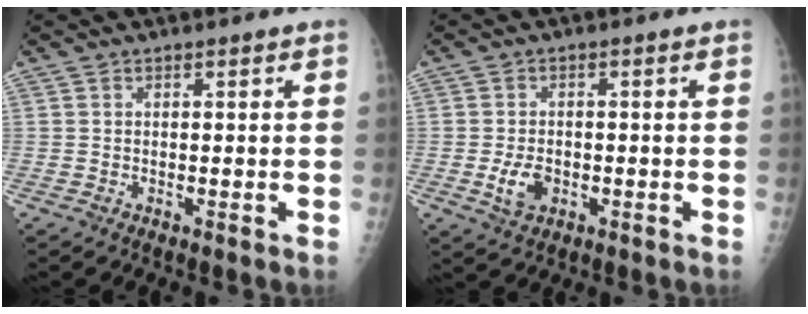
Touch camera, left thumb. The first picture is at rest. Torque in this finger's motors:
{"motor_torque": [0.16, 0.04, 0.55, 0.17, 0.04]}